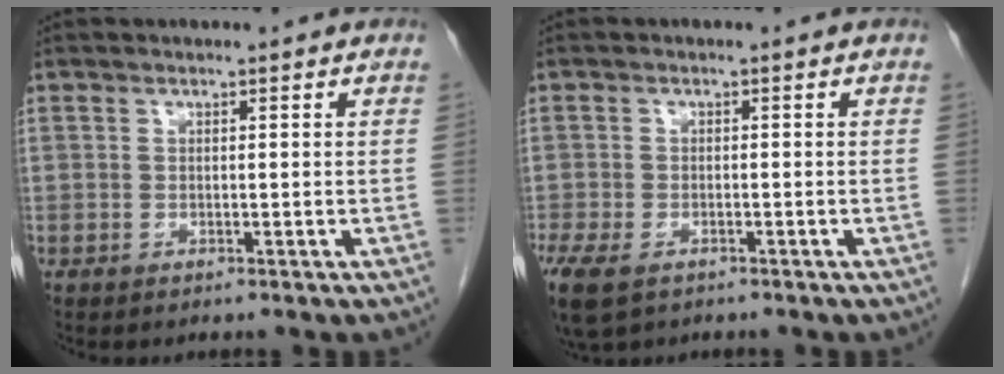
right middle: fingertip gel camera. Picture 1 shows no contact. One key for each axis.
{"total": 10.6, "fx": -6.1, "fy": 6.1, "fz": 6.1, "tx": -0.166, "ty": -0.018, "tz": -0.094}